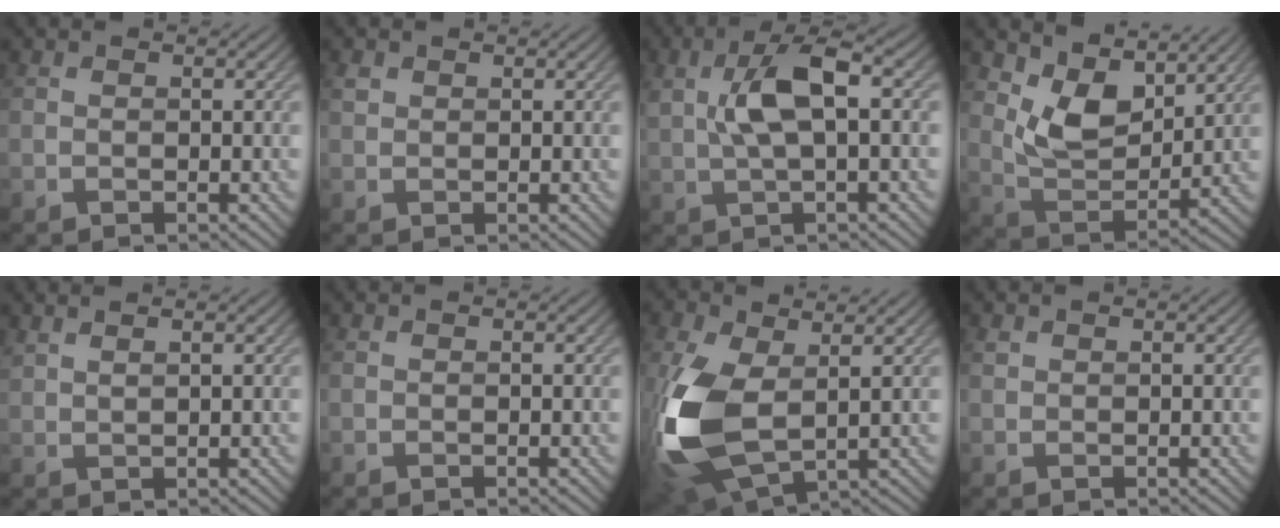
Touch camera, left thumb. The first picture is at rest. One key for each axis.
{"total": 0.9, "fx": 0.6, "fy": 0.6, "fz": 0.1, "tx": 0.000, "ty": 0.002, "tz": 0.008}
{"total": 6.3, "fx": 1.6, "fy": 2.2, "fz": 5.7, "tx": -0.123, "ty": 0.012, "tz": 0.029}
{"total": 7.2, "fx": 4.8, "fy": 3.3, "fz": 4.2, "tx": -0.092, "ty": -0.013, "tz": 0.091}
{"total": 1.6, "fx": 1.4, "fy": -0.1, "fz": 0.6, "tx": -0.010, "ty": 0.001, "tz": 0.026}
{"total": 0.0}
{"total": 12.9, "fx": -0.2, "fy": 6.8, "fz": 11.0, "tx": -0.285, "ty": -0.016, "tz": -0.001}
{"total": 0.6, "fx": 0.4, "fy": 0.4, "fz": 0.0, "tx": 0.000, "ty": 0.000, "tz": 0.005}